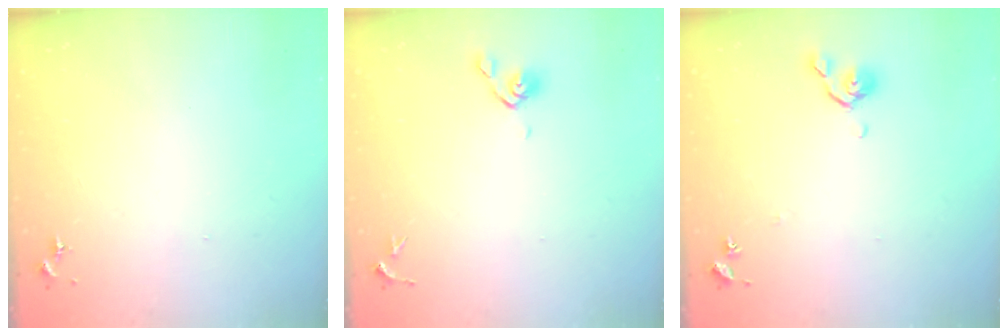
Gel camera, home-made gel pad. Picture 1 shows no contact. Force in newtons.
{"total": 5.1, "press": 4.9, "slide": 1.2}
{"total": 5.6, "press": 5.6, "slide": 0.9}